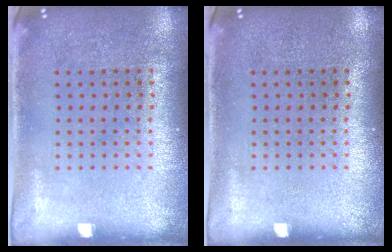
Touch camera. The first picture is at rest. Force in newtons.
{"total": 0.0}